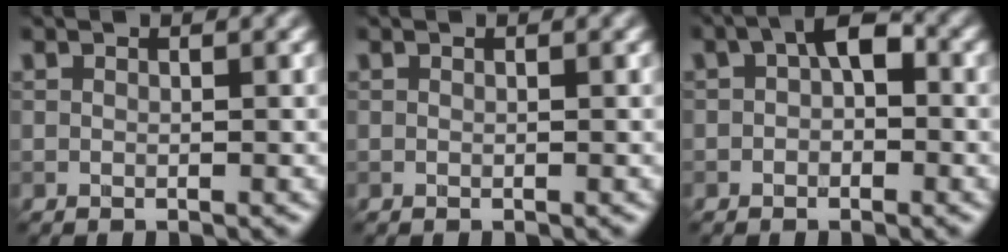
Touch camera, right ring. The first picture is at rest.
{"total": 0.0}
{"total": 3.0, "force": [0.2, 1.9, 2.3], "torque": [-0.032, 0.015, -0.007]}